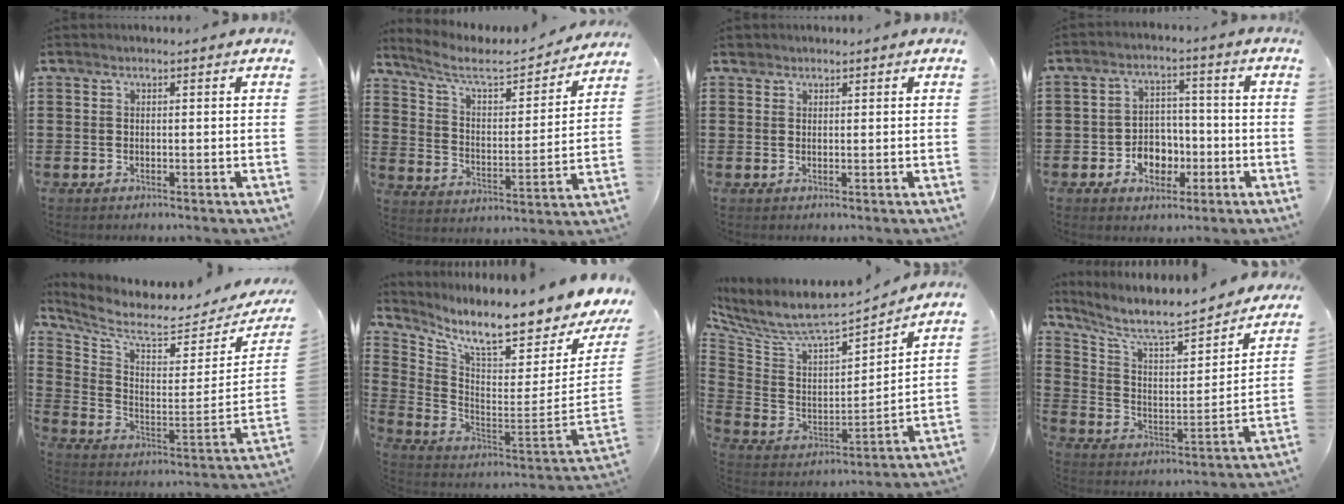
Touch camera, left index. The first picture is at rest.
{"total": 6.0, "force": [5.1, 1.4, 2.8], "torque": [-0.081, -0.033, 0.081]}
{"total": 1.0, "force": [0.8, 0.6, 0.1], "torque": [-0.005, 0.003, 0.016]}
{"total": 5.4, "force": [-2.1, 4.3, 2.5], "torque": [-0.035, 0.007, -0.042]}
{"total": 6.1, "force": [5.5, 0.4, 2.6], "torque": [-0.081, -0.058, 0.089]}
{"total": 8.8, "force": [6.7, -0.4, 5.7], "torque": [-0.123, -0.076, 0.103]}
{"total": 7.0, "force": [6.2, 1.9, 2.6], "torque": [-0.084, -0.056, 0.102]}
{"total": 7.5, "force": [6.5, 1.5, 3.5], "torque": [-0.093, -0.056, 0.105]}